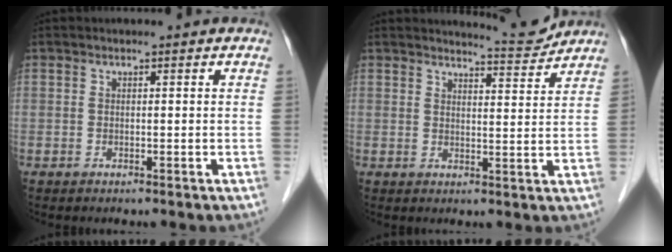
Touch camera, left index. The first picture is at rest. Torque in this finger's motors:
{"motor_torque": [0.23, -0.36, -0.01, 0.00]}